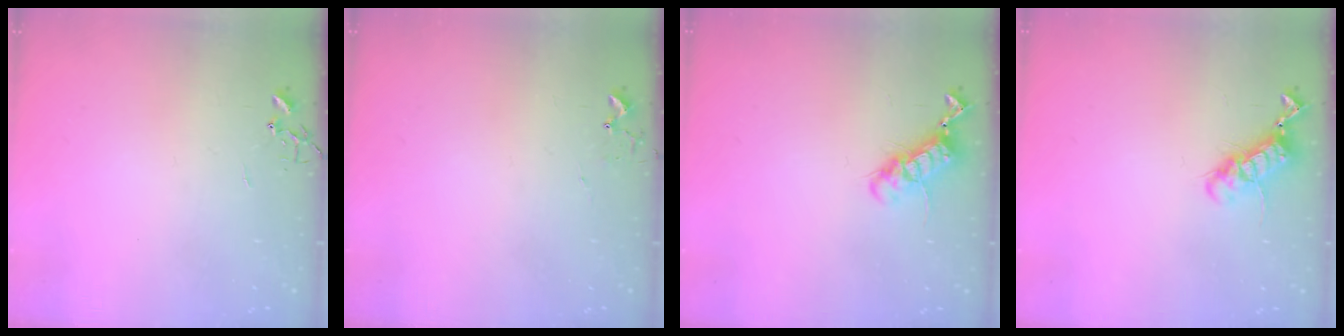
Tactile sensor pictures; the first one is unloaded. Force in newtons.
{"total": 5.4, "press": 5.4, "slide": 0.7}
{"total": 11.8, "press": 11.7, "slide": 1.4}
{"total": 11.8, "press": 11.7, "slide": 1.4}